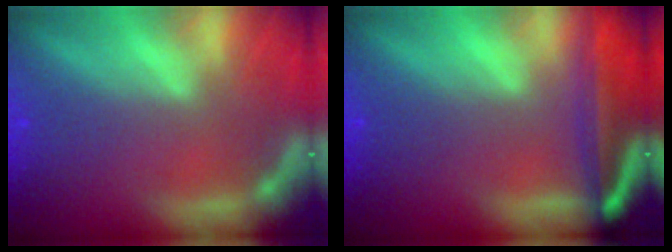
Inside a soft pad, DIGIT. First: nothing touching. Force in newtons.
{"total": 8.0}